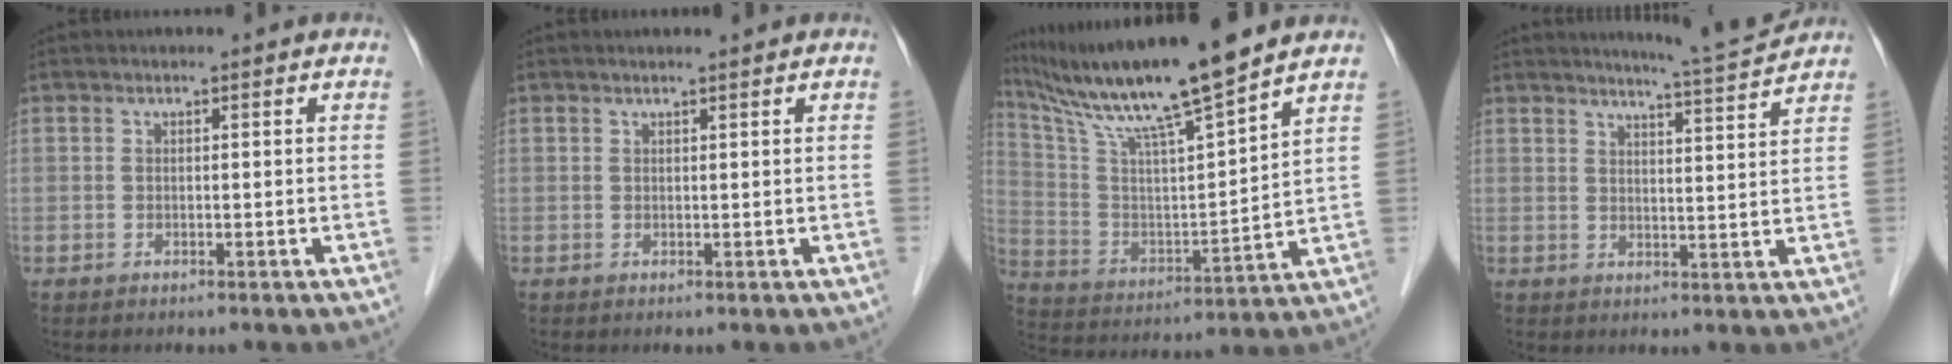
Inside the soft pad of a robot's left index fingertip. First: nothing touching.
{"total": 1.1, "force": [1.0, -0.1, 0.4], "torque": [-0.007, 0.005, 0.019]}
{"total": 17.7, "force": [14.4, -0.7, 10.3], "torque": [-0.190, 0.009, 0.260]}
{"total": 6.2, "force": [5.9, -1.6, 0.9], "torque": [-0.031, -0.020, 0.084]}